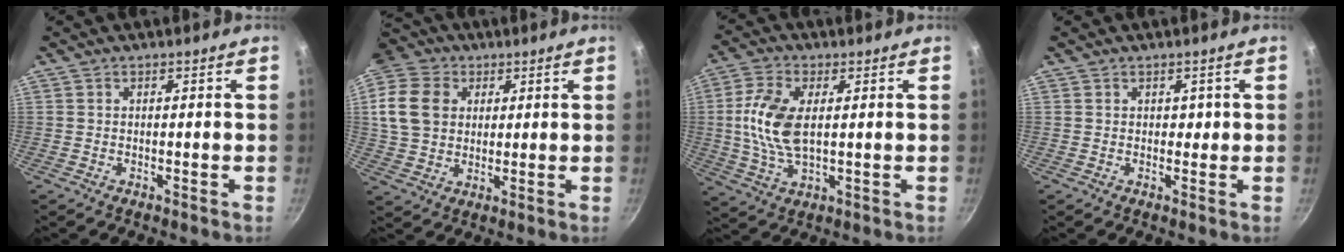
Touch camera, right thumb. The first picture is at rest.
{"total": 13.7, "force": [4.4, 10.8, 7.2], "torque": [-0.123, -0.002, 0.076]}
{"total": 10.9, "force": [1.3, 5.5, 9.2], "torque": [-0.189, 0.002, 0.024]}
{"total": 1.0, "force": [0.4, 0.9, 0.2], "torque": [0.006, -0.002, 0.006]}